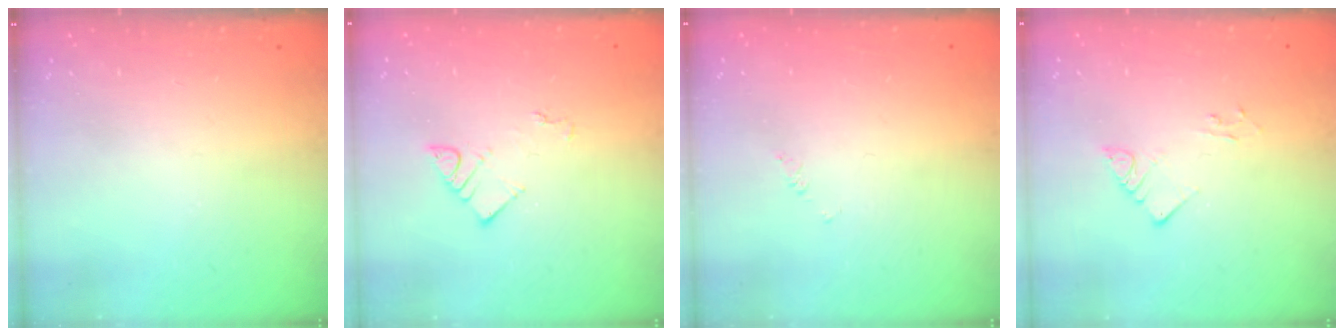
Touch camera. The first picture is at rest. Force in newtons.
{"total": 4.1, "press": 4.1, "slide": 0.2}
{"total": 1.7, "press": 1.7, "slide": 0.3}
{"total": 2.2, "press": 2.2, "slide": 0.2}